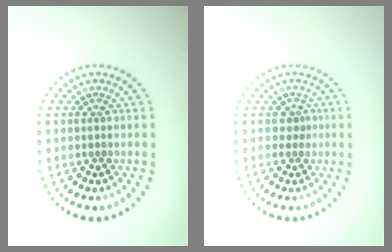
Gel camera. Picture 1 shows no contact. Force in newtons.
{"total": 1.0, "press": 0.4, "slide": 0.9}